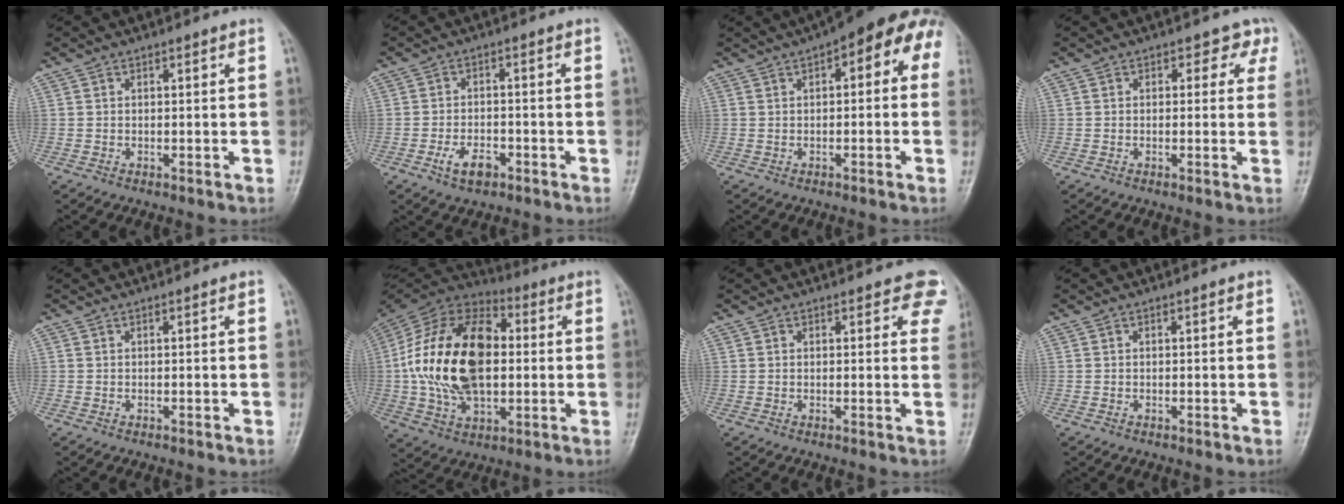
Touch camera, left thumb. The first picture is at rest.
{"total": 4.8, "force": [-2.5, 2.7, 3.0], "torque": [-0.050, 0.014, -0.044]}
{"total": 12.0, "force": [4.4, 5.1, 9.9], "torque": [-0.095, 0.026, 0.039]}
{"total": 3.0, "force": [1.4, 2.4, 1.1], "torque": [0.022, 0.000, 0.004]}
{"total": 0.0}
{"total": 24.2, "force": [1.0, 14.7, 19.2], "torque": [-0.352, 0.014, 0.016]}
{"total": 5.1, "force": [3.4, 2.9, 2.5], "torque": [0.011, -0.011, 0.030]}
{"total": 0.0}